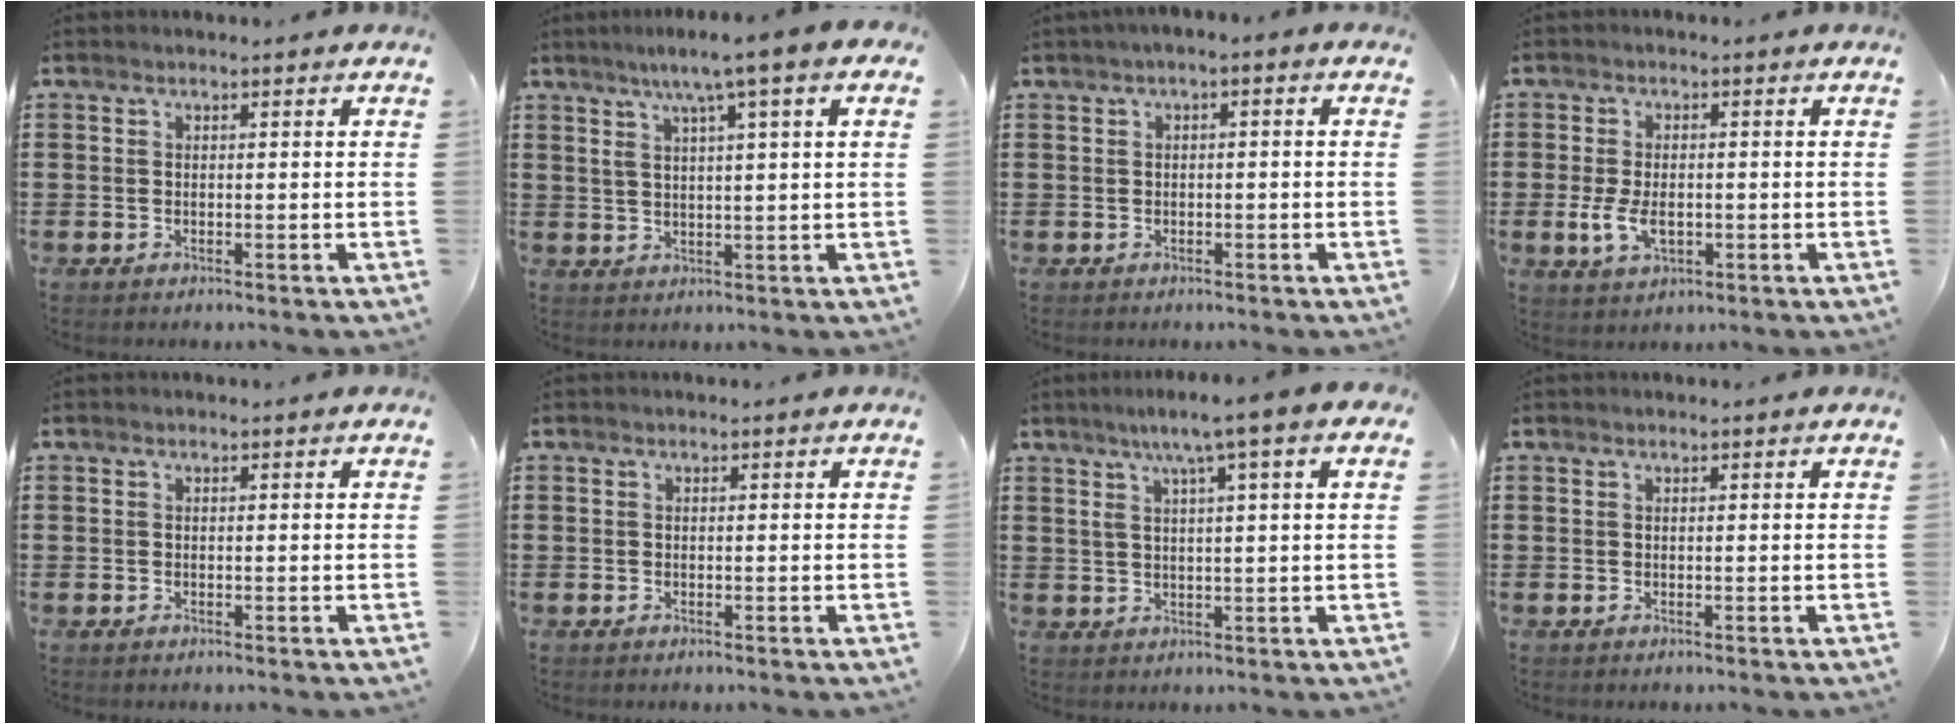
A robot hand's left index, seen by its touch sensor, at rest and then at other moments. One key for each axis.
{"total": 5.8, "fx": 3.0, "fy": -0.1, "fz": 5.0, "tx": -0.107, "ty": -0.005, "tz": 0.044}
{"total": 1.3, "fx": -1.0, "fy": 0.3, "fz": 0.8, "tx": -0.014, "ty": 0.001, "tz": -0.020}
{"total": 4.8, "fx": -0.8, "fy": 2.7, "fz": 4.0, "tx": -0.093, "ty": -0.003, "tz": -0.018}
{"total": 0.0}
{"total": 0.0}
{"total": 5.5, "fx": 2.3, "fy": -0.2, "fz": 4.9, "tx": -0.104, "ty": -0.001, "tz": 0.033}
{"total": 0.0}